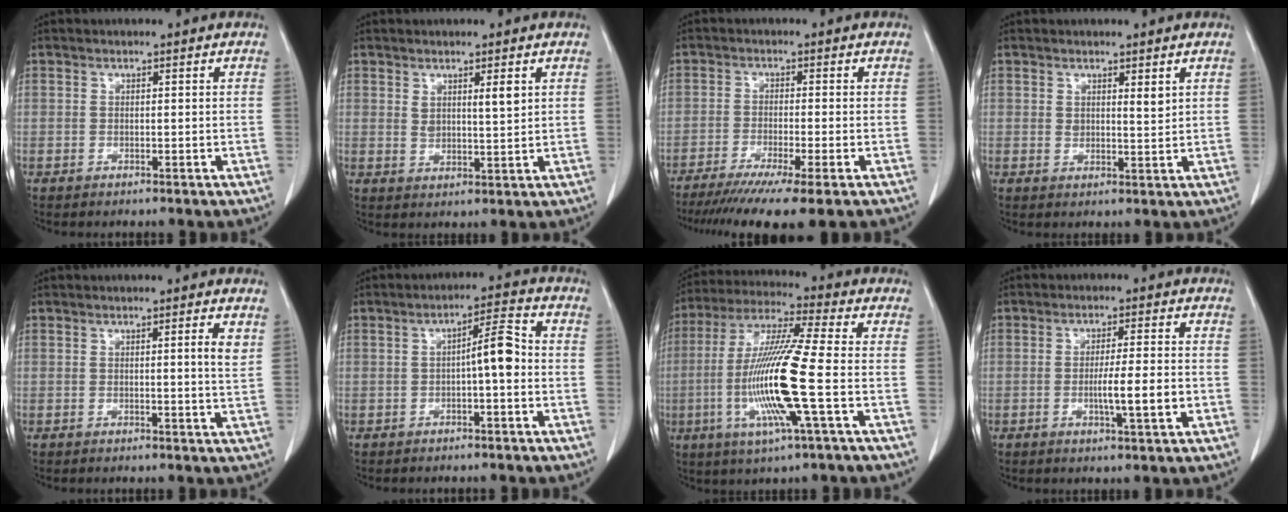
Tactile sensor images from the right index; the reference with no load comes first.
{"total": 3.5, "force": [1.8, 0.7, 2.9], "torque": [-0.051, -0.007, 0.031]}
{"total": 11.9, "force": [-8.9, -0.3, 7.9], "torque": [-0.118, -0.033, -0.140]}
{"total": 2.3, "force": [1.4, 0.7, 1.8], "torque": [-0.030, -0.010, 0.025]}
{"total": 2.3, "force": [1.0, -0.3, 2.1], "torque": [-0.029, -0.005, 0.013]}
{"total": 5.0, "force": [-0.5, 0.7, 5.0], "torque": [-0.073, 0.016, -0.010]}
{"total": 15.6, "force": [-3.2, -0.2, 15.2], "torque": [-0.313, -0.012, -0.071]}
{"total": 6.1, "force": [-1.4, 0.0, 5.9], "torque": [-0.096, -0.008, -0.022]}